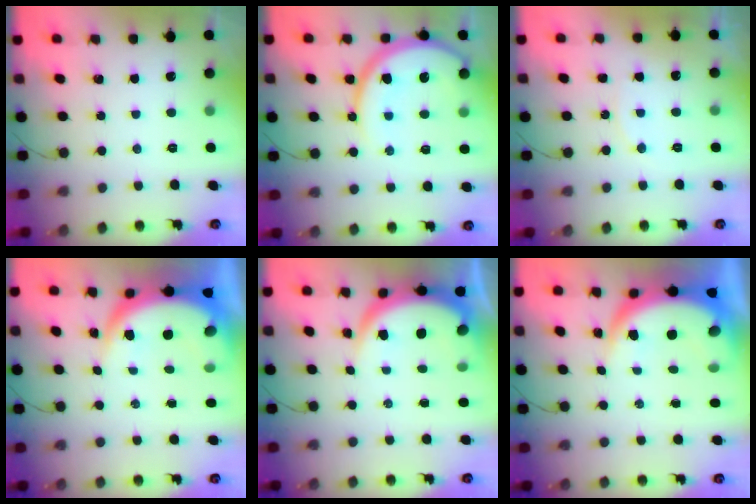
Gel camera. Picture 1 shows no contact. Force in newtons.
{"total": 15.1, "press": 15.0, "slide": 1.6}
{"total": 5.6, "press": 5.6, "slide": 0.7}
{"total": 9.2, "press": 9.1, "slide": 1.3}
{"total": 7.6, "press": 7.5, "slide": 0.8}
{"total": 9.2, "press": 9.1, "slide": 1.3}